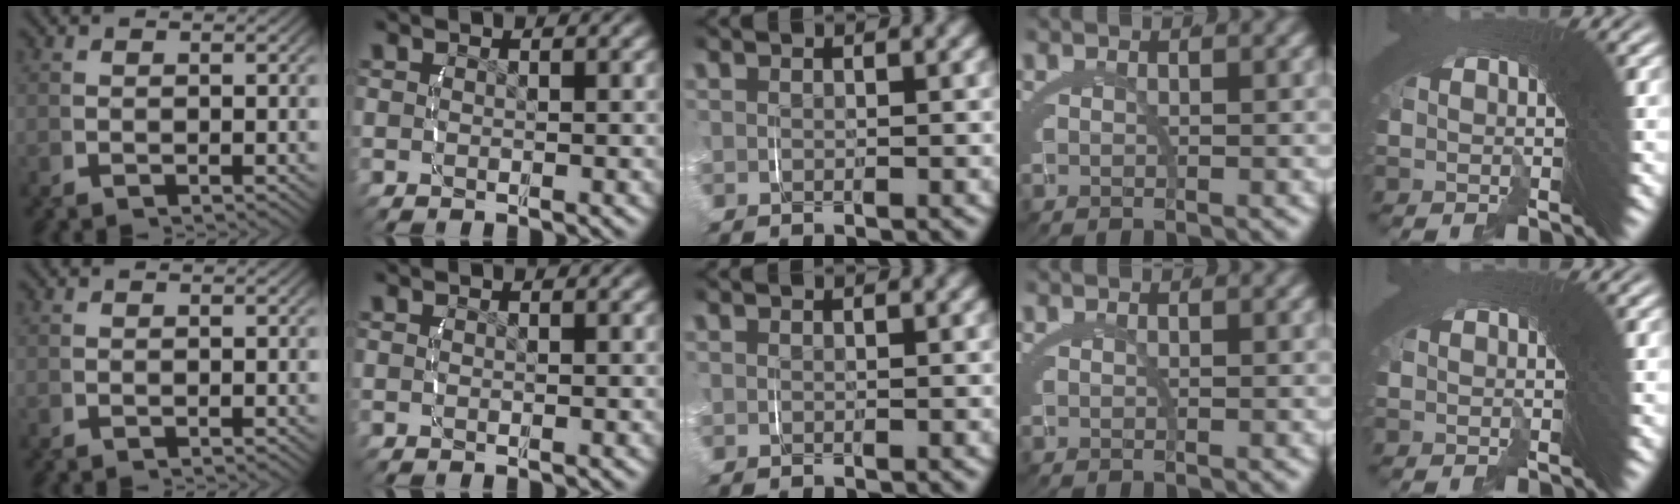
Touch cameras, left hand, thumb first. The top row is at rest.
{}